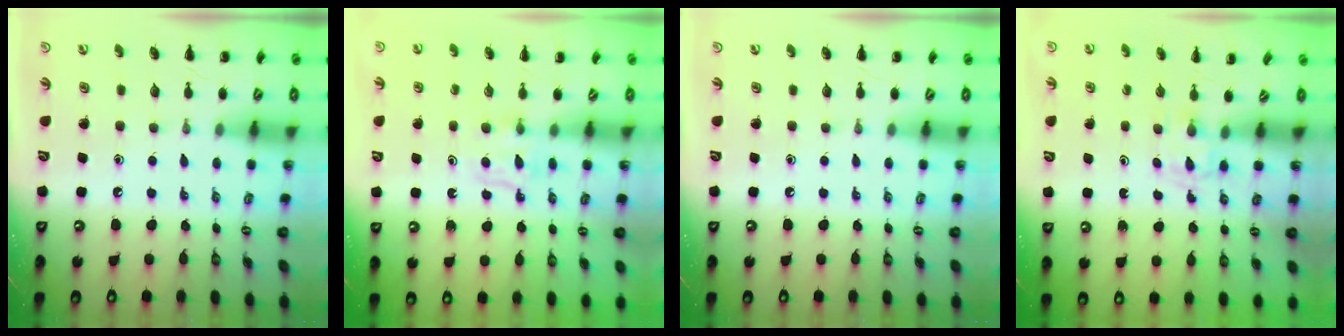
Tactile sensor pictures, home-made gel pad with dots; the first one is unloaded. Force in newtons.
{"total": 4.7, "press": 4.5, "slide": 1.3}
{"total": 0.0}
{"total": 2.2, "press": 1.9, "slide": 1.1}